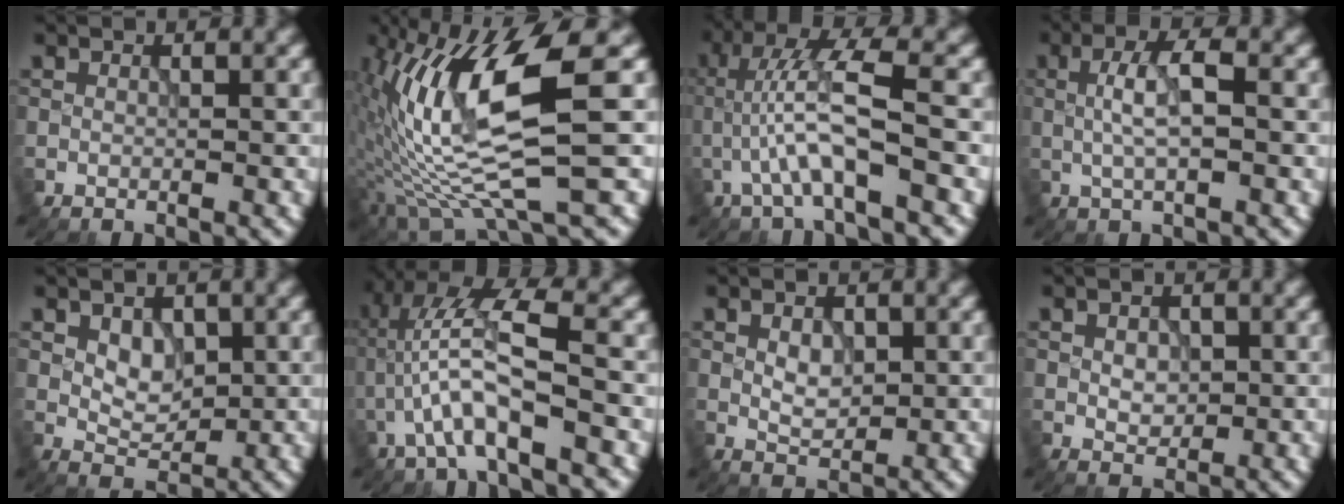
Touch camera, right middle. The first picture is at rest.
{"total": 12.7, "force": [0.0, 3.1, 12.4], "torque": [-0.245, -0.002, 0.009]}
{"total": 5.4, "force": [-1.5, 0.8, 5.1], "torque": [-0.101, 0.023, -0.032]}
{"total": 3.6, "force": [0.2, 1.0, 3.5], "torque": [-0.066, 0.008, 0.001]}
{"total": 2.5, "force": [0.6, 1.8, 1.6], "torque": [-0.023, -0.005, 0.015]}
{"total": 6.3, "force": [-1.8, 1.5, 5.9], "torque": [-0.120, 0.020, -0.037]}
{"total": 2.2, "force": [0.3, 1.5, 1.6], "torque": [-0.027, 0.000, 0.006]}
{"total": 1.9, "force": [0.1, 1.4, 1.3], "torque": [-0.020, 0.000, 0.003]}